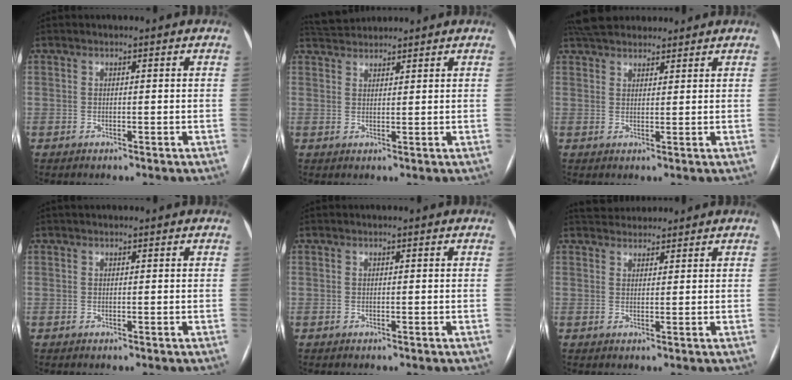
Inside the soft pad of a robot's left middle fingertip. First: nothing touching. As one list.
[{"total": 4.0, "force": [3.9, 0.4, 0.3], "torque": [-0.013, 0.026, 0.075]}, {"total": 8.1, "force": [7.2, 2.8, 2.5], "torque": [-0.038, 0.035, 0.121]}, {"total": 0.9, "force": [0.8, 0.3, 0.3], "torque": [-0.010, 0.021, 0.016]}, {"total": 0.0}, {"total": 3.9, "force": [3.7, 1.1, 0.4], "torque": [-0.006, 0.026, 0.063]}]